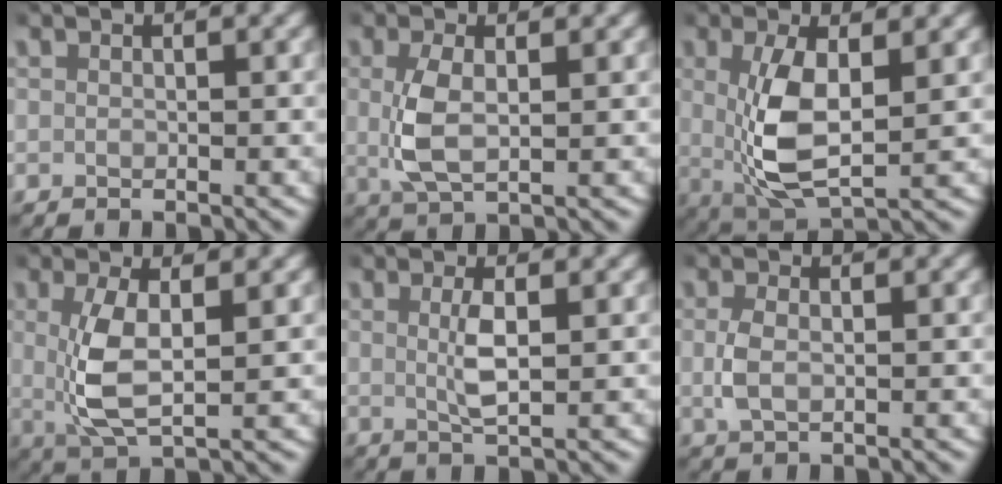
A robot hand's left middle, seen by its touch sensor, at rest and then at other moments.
{"total": 3.7, "force": [0.3, 1.7, 3.3], "torque": [-0.085, -0.007, 0.011]}
{"total": 6.3, "force": [0.6, 2.8, 5.6], "torque": [-0.122, -0.013, 0.019]}
{"total": 4.6, "force": [0.6, 1.6, 4.3], "torque": [-0.096, -0.006, 0.016]}
{"total": 2.3, "force": [0.5, 0.3, 2.2], "torque": [-0.048, -0.007, 0.013]}
{"total": 2.1, "force": [0.1, 1.2, 1.7], "torque": [-0.049, -0.004, 0.006]}